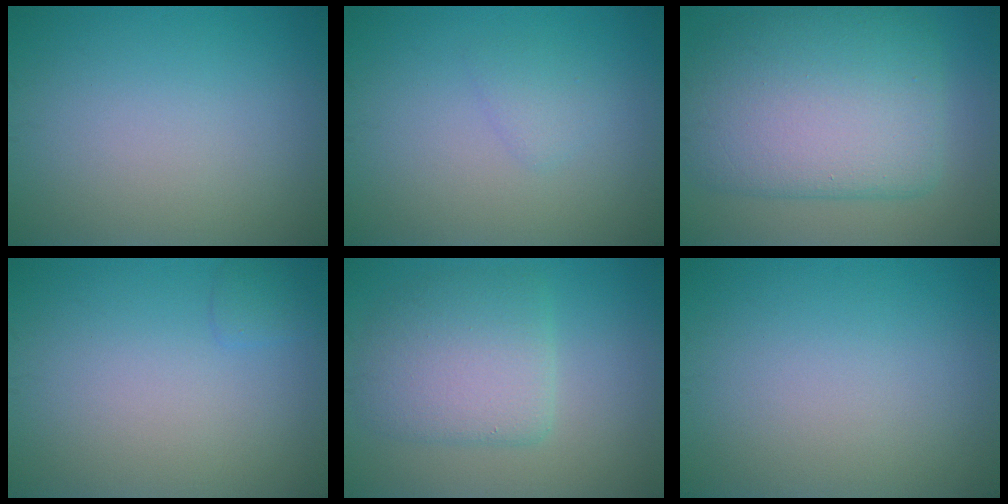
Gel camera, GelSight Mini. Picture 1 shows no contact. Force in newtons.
{"total": 1.2, "press": 1.1, "slide": 0.1}
{"total": 10.8, "press": 10.8, "slide": 0.6}
{"total": 0.9, "press": 0.9, "slide": 0.1}
{"total": 5.1, "press": 5.1, "slide": 0.4}
{"total": 0.0}